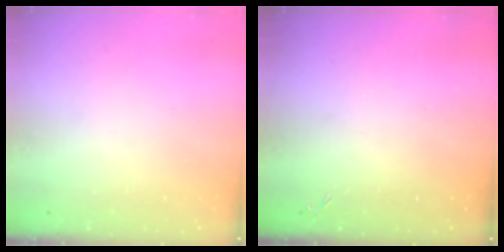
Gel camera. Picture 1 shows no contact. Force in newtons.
{"total": 0.0}